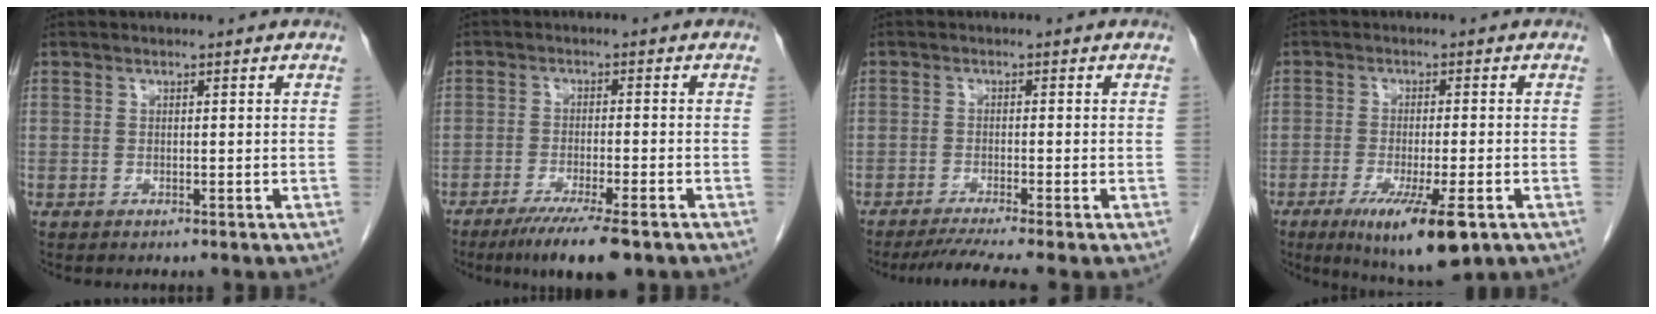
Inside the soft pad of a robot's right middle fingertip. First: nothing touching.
{"total": 8.8, "force": [-6.2, 0.6, 6.2], "torque": [-0.093, -0.019, -0.096]}
{"total": 5.3, "force": [-4.3, -1.2, 2.9], "torque": [-0.046, -0.016, -0.074]}
{"total": 10.6, "force": [-5.6, 1.6, 8.9], "torque": [-0.143, -0.028, -0.083]}